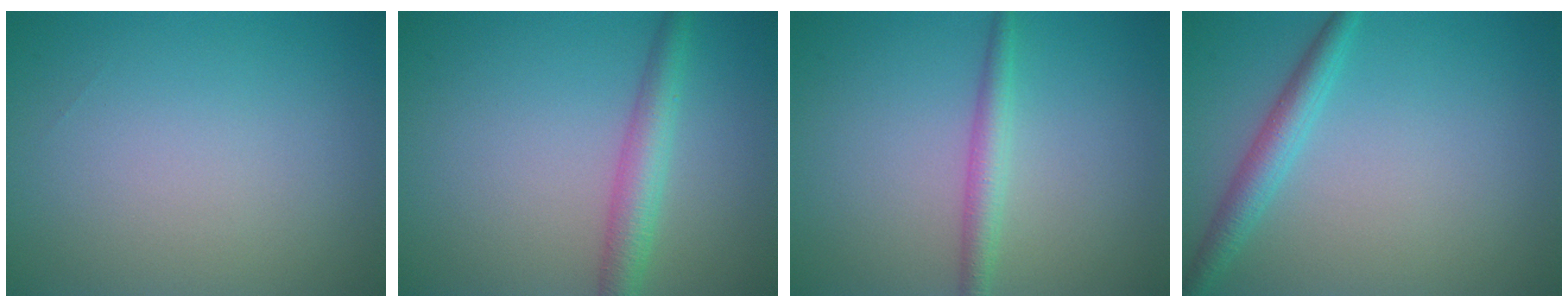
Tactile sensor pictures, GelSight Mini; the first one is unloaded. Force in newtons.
{"total": 3.3, "press": 3.3, "slide": 0.0}
{"total": 2.2, "press": 2.2, "slide": 0.1}
{"total": 2.6, "press": 2.6, "slide": 0.1}